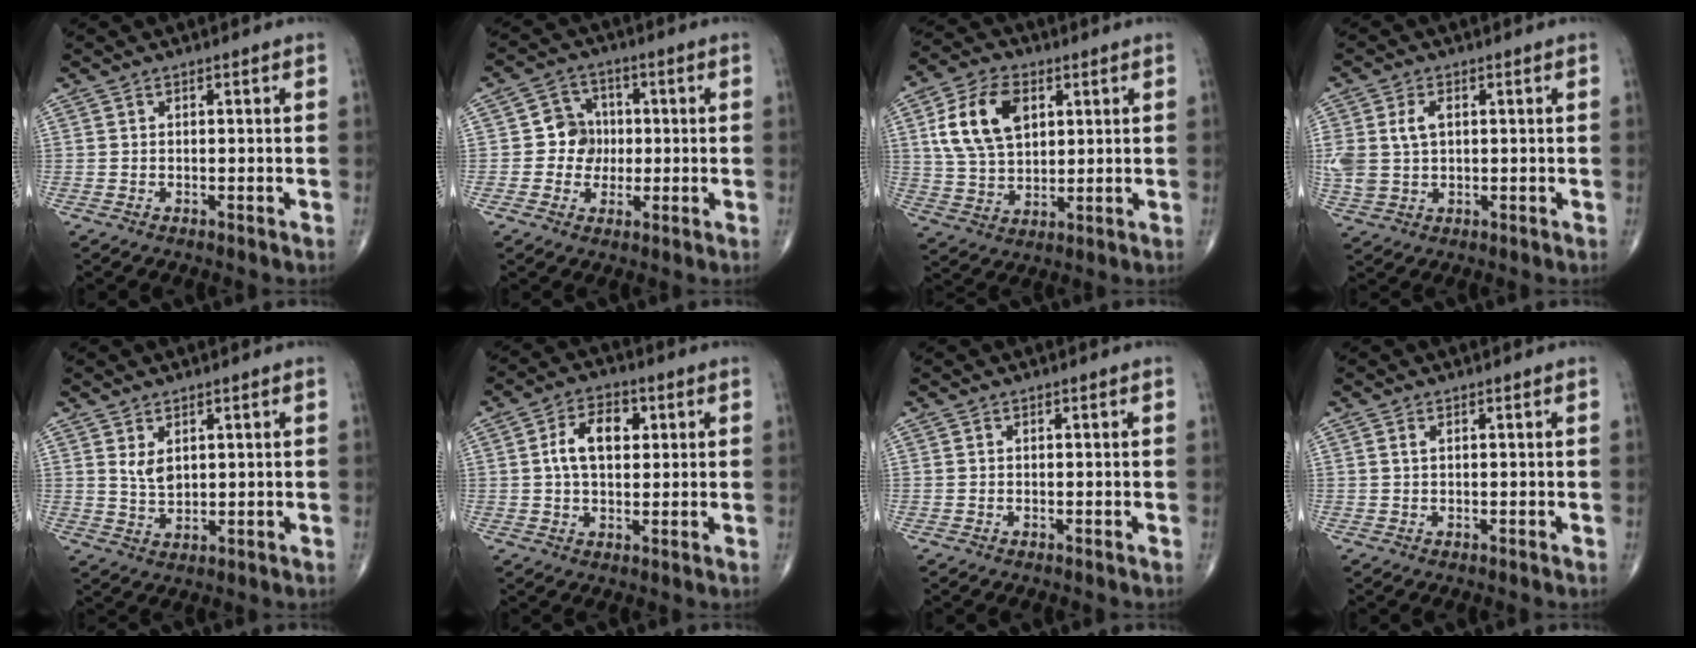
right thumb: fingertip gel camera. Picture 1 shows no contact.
{"total": 6.4, "force": [-0.2, 5.9, 2.4], "torque": [0.001, 0.013, -0.011]}
{"total": 13.4, "force": [4.1, 8.6, 9.4], "torque": [-0.160, -0.004, 0.079]}
{"total": 8.6, "force": [1.5, 5.8, 6.2], "torque": [-0.146, 0.006, 0.040]}
{"total": 3.8, "force": [1.5, 2.1, 2.8], "torque": [-0.045, -0.016, 0.036]}
{"total": 8.4, "force": [1.7, 5.1, 6.4], "torque": [-0.099, 0.010, 0.026]}
{"total": 0.0}
{"total": 0.9, "force": [0.3, 0.4, 0.7], "torque": [-0.019, 0.006, 0.008]}